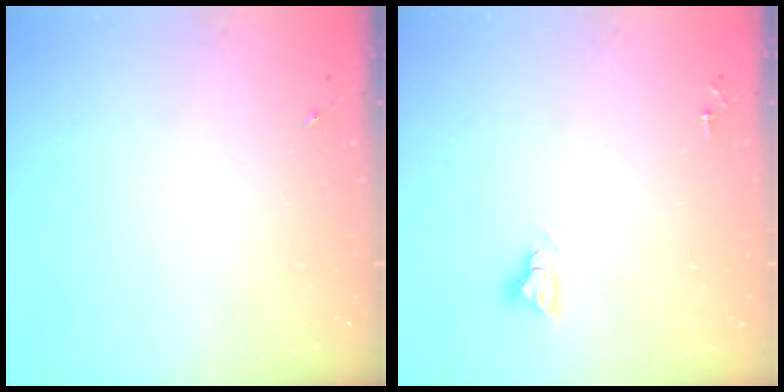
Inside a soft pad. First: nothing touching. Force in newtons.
{"total": 4.8, "press": 4.7, "slide": 0.4}